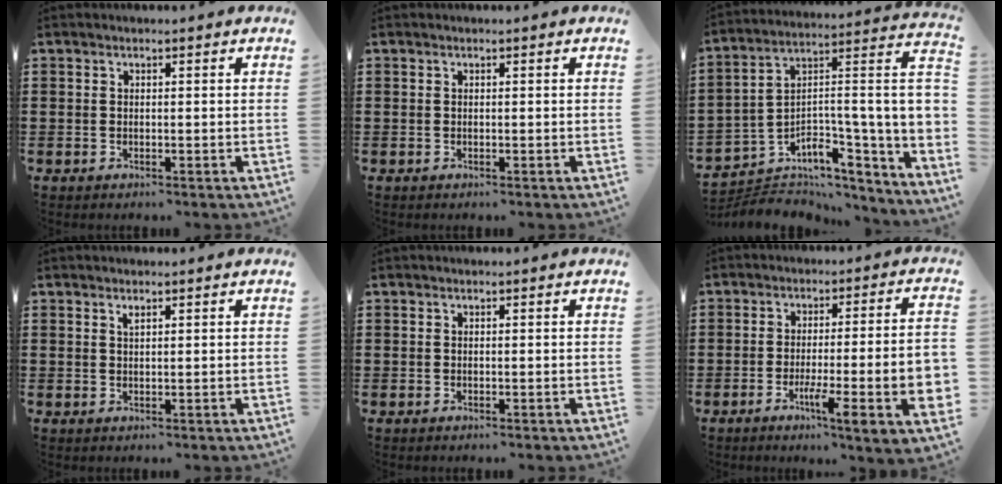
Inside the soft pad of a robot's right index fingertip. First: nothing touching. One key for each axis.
{"total": 0.0}
{"total": 7.2, "fx": -2.3, "fy": 2.9, "fz": 6.2, "tx": -0.125, "ty": -0.018, "tz": -0.049}
{"total": 0.9, "fx": 0.6, "fy": 0.3, "fz": 0.6, "tx": -0.013, "ty": 0.002, "tz": 0.011}
{"total": 0.0}
{"total": 10.9, "fx": -2.8, "fy": 0.9, "fz": 10.5, "tx": -0.187, "ty": -0.011, "tz": -0.052}